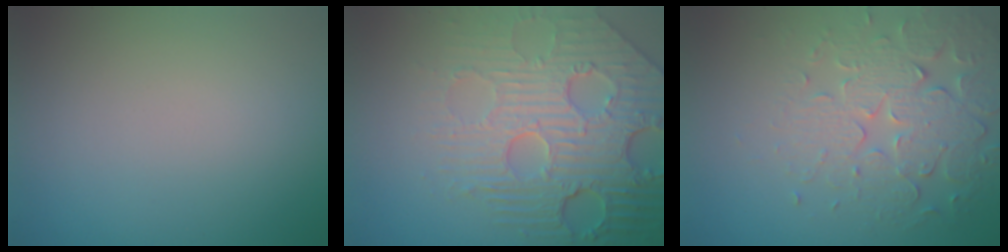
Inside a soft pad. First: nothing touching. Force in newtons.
{"total": 8.6, "press": 5.9, "slide": 6.3}
{"total": 5.0, "press": 4.4, "slide": 2.5}